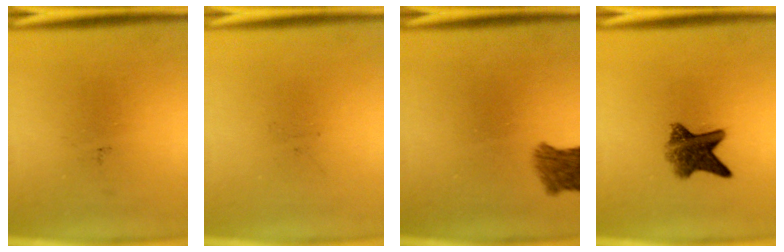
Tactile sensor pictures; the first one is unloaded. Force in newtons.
{"total": 0.0}
{"total": 4.1}
{"total": 6.5}